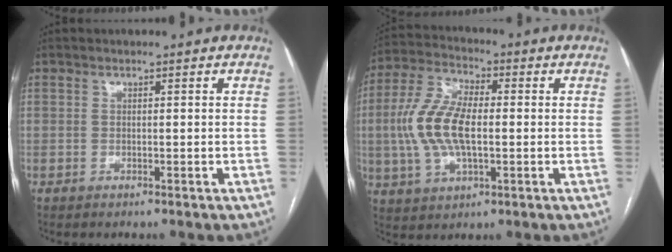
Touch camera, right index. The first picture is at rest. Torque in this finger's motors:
{"motor_torque": [1.35, 0.79, 0.90, 0.21]}